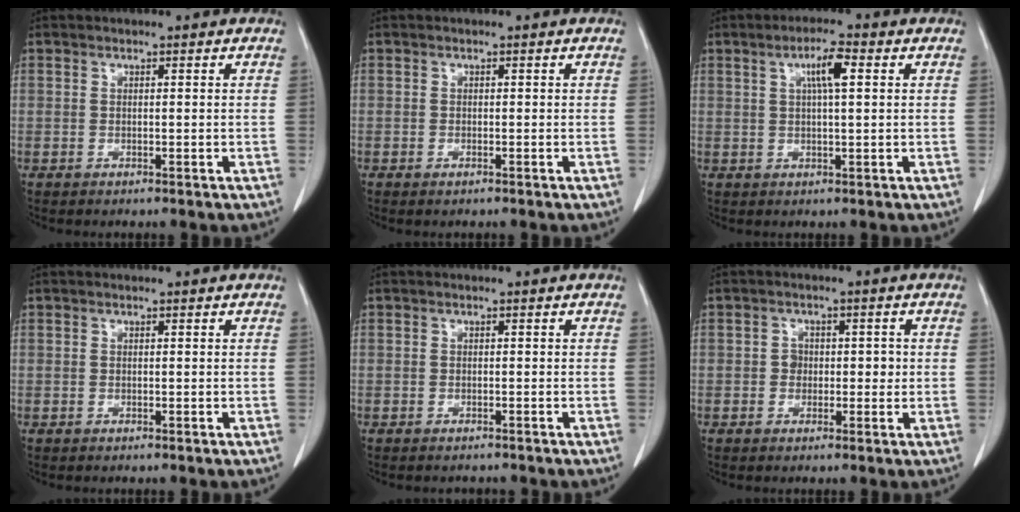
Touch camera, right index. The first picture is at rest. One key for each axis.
{"total": 0.7, "fx": -0.4, "fy": 0.4, "fz": 0.4, "tx": -0.005, "ty": 0.000, "tz": -0.005}
{"total": 4.8, "fx": 1.5, "fy": 0.6, "fz": 4.5, "tx": -0.078, "ty": 0.006, "tz": 0.026}
{"total": 0.0}
{"total": 1.2, "fx": -1.1, "fy": 0.5, "fz": 0.0, "tx": 0.001, "ty": 0.000, "tz": -0.016}
{"total": 3.1, "fx": -0.1, "fy": 2.4, "fz": 1.9, "tx": -0.017, "ty": 0.012, "tz": -0.001}